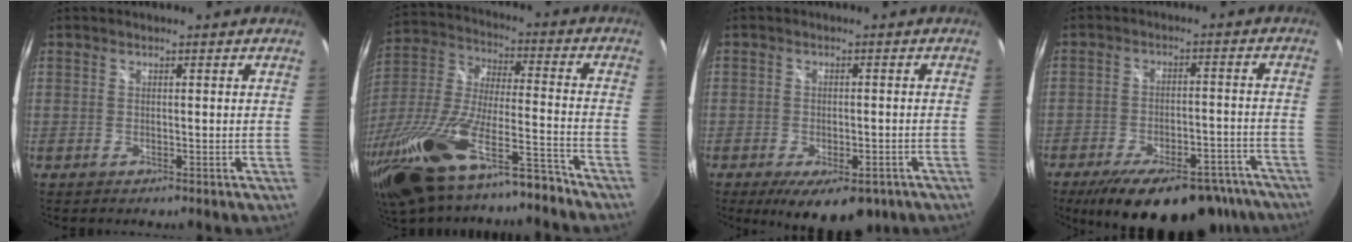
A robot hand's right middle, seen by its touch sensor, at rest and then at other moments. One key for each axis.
{"total": 24.9, "fx": -17.9, "fy": 5.7, "fz": 16.3, "tx": -0.337, "ty": -0.049, "tz": -0.317}
{"total": 10.5, "fx": -6.6, "fy": 4.7, "fz": 6.7, "tx": -0.118, "ty": -0.019, "tz": -0.088}
{"total": 20.8, "fx": -15.8, "fy": 8.1, "fz": 10.9, "tx": -0.186, "ty": -0.012, "tz": -0.203}